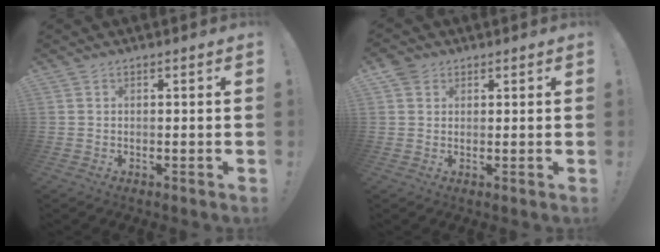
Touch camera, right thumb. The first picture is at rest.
{"total": 3.4, "force": [2.0, 2.6, 0.7], "torque": [-0.008, -0.008, 0.038]}